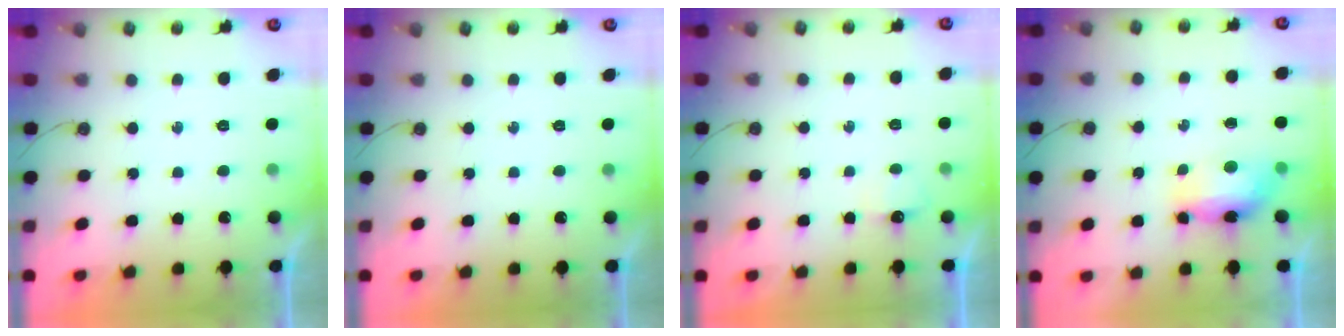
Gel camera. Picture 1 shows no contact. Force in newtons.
{"total": 0.0}
{"total": 3.3, "press": 3.2, "slide": 0.6}
{"total": 15.0, "press": 9.9, "slide": 11.3}